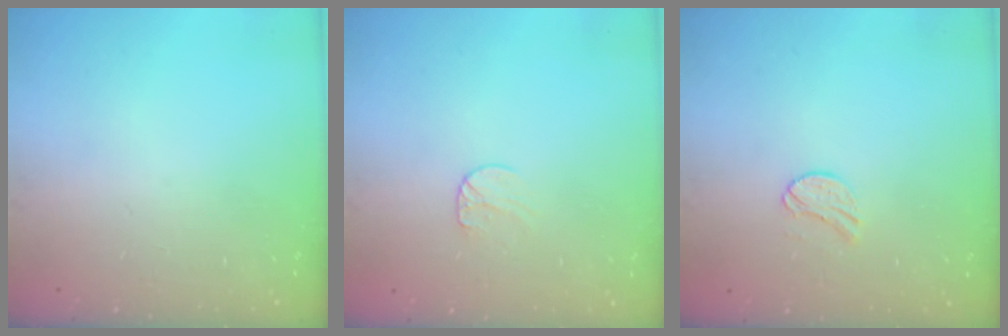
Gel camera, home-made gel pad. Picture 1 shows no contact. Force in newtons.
{"total": 5.1, "press": 5.1, "slide": 0.5}
{"total": 6.8, "press": 6.8, "slide": 0.3}